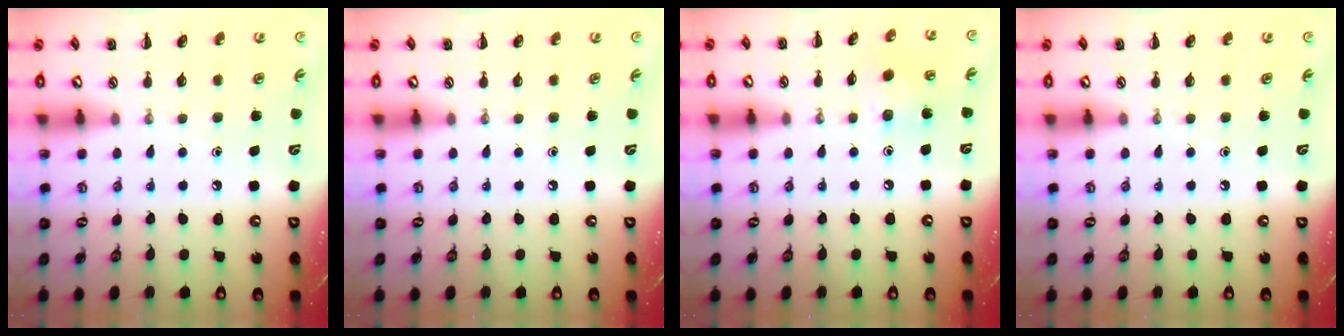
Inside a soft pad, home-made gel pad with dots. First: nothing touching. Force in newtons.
{"total": 0.0}
{"total": 6.3, "press": 6.2, "slide": 1.0}
{"total": 0.0}